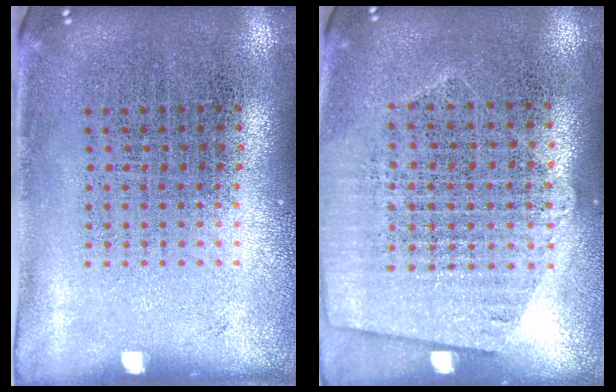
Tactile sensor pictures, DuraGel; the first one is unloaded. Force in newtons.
{"total": 1.2, "press": 1.1, "slide": 0.6}